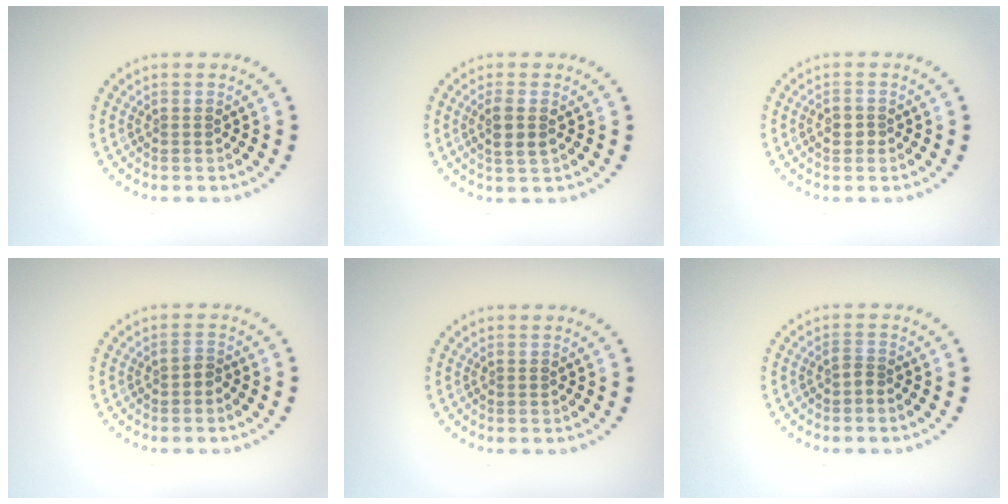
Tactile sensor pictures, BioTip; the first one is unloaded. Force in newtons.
{"total": 2.0, "press": 1.8, "slide": 0.9}
{"total": 1.0, "press": 1.0, "slide": 0.1}
{"total": 0.9, "press": 0.7, "slide": 0.6}
{"total": 0.0}
{"total": 0.8, "press": 0.4, "slide": 0.6}